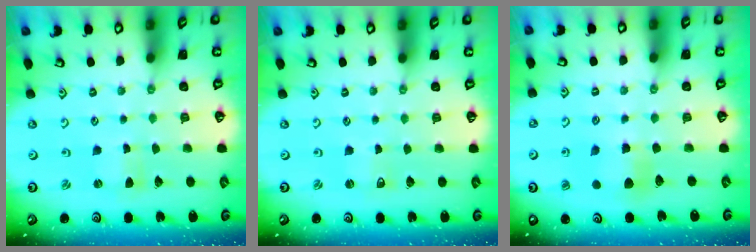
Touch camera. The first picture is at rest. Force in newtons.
{"total": 2.3, "press": 2.2, "slide": 0.4}
{"total": 6.3, "press": 6.3, "slide": 0.4}